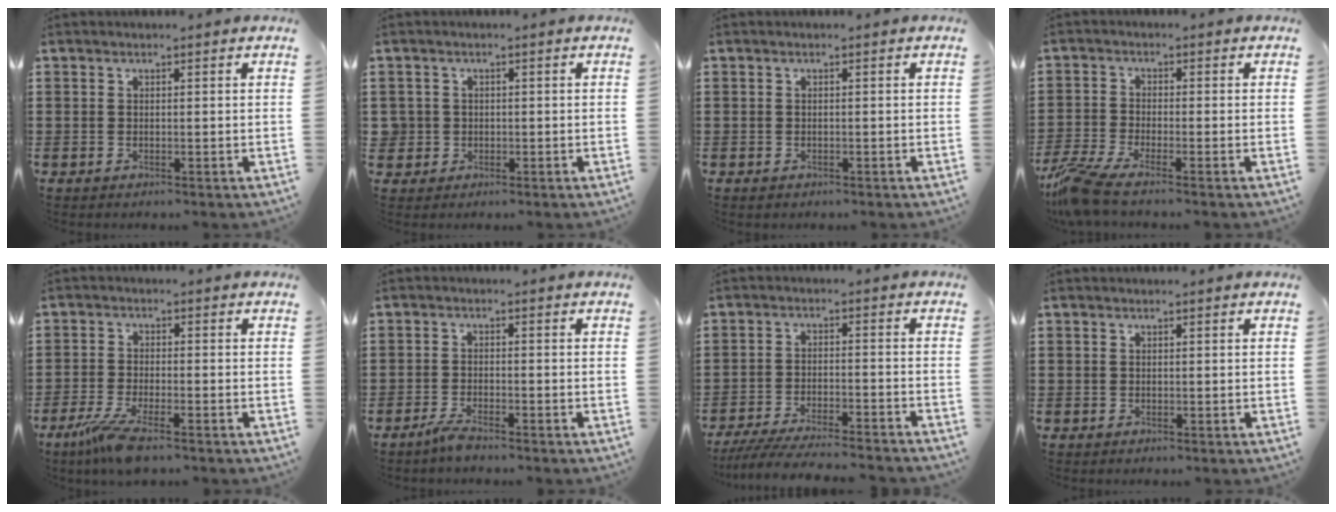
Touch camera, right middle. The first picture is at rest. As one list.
[{"total": 2.3, "force": [-0.3, 2.2, 0.1], "torque": [-0.013, 0.008, -0.011]}, {"total": 0.5, "force": [-0.3, 0.4, 0.0], "torque": [-0.002, 0.003, -0.009]}, {"total": 5.6, "force": [-4.5, 0.9, 3.2], "torque": [-0.095, -0.020, -0.093]}, {"total": 5.9, "force": [-4.3, 1.0, 4.0], "torque": [-0.097, -0.015, -0.085]}, {"total": 2.7, "force": [-2.4, 0.6, 1.0], "torque": [-0.026, 0.006, -0.051]}, {"total": 5.8, "force": [-5.6, 0.2, 1.7], "torque": [-0.039, -0.007, -0.110]}, {"total": 0.8, "force": [-0.4, 0.7, 0.0], "torque": [-0.001, 0.004, -0.010]}]